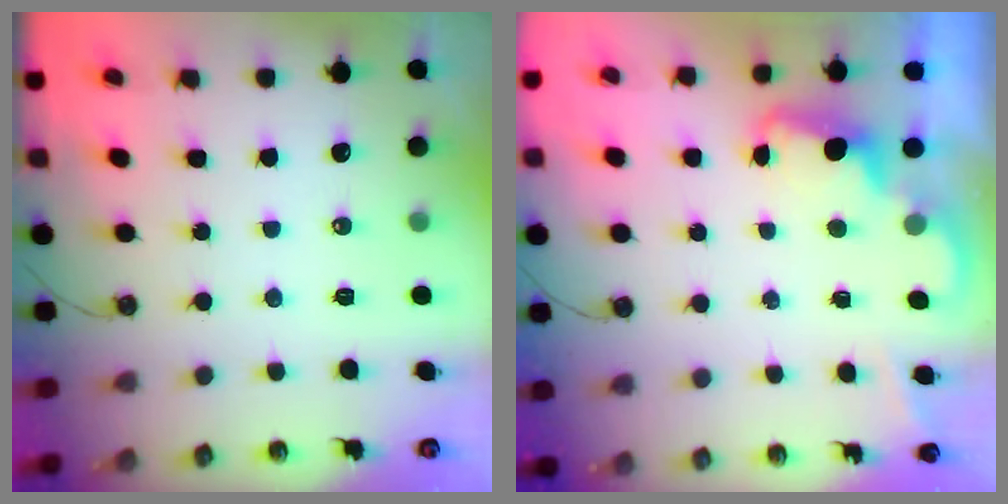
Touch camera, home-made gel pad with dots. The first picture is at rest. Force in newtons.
{"total": 2.4, "press": 2.4, "slide": 0.6}